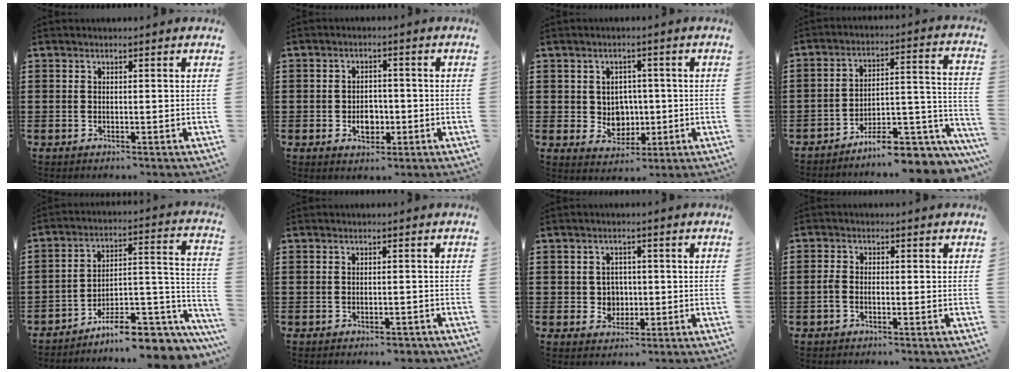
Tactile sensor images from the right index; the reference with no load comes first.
{"total": 3.5, "force": [-0.9, 2.7, 2.0], "torque": [-0.026, -0.003, -0.021]}
{"total": 4.2, "force": [0.4, 3.9, 1.2], "torque": [-0.023, 0.003, 0.004]}
{"total": 8.5, "force": [-7.5, 2.0, 3.6], "torque": [-0.042, 0.019, -0.138]}
{"total": 8.9, "force": [-7.2, 2.8, 4.3], "torque": [-0.057, 0.020, -0.129]}
{"total": 1.3, "force": [-1.2, 0.3, 0.4], "torque": [-0.012, -0.003, -0.024]}
{"total": 3.2, "force": [-0.2, 3.1, 0.8], "torque": [-0.019, 0.005, -0.009]}
{"total": 1.5, "force": [-0.7, 0.8, 1.1], "torque": [-0.021, 0.001, -0.012]}